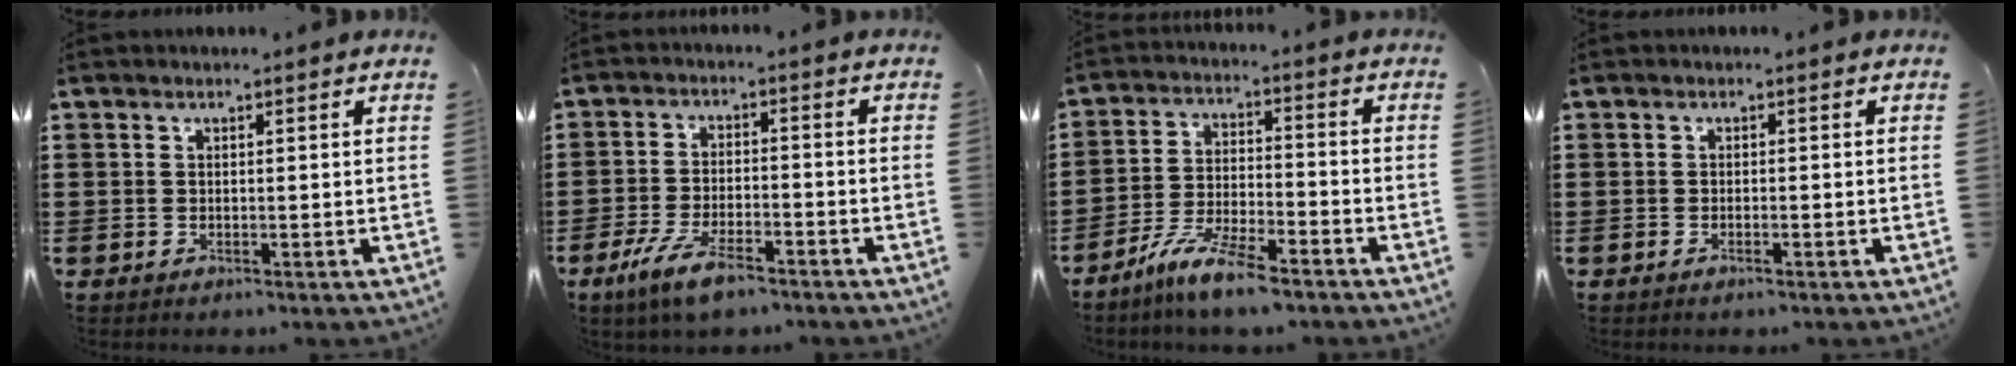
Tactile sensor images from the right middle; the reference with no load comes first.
{"total": 6.5, "force": [-4.3, 1.8, 4.6], "torque": [-0.101, -0.005, -0.080]}
{"total": 7.9, "force": [-6.5, 0.8, 4.5], "torque": [-0.103, -0.008, -0.125]}
{"total": 0.6, "force": [-0.3, 0.0, 0.5], "torque": [-0.010, -0.002, -0.006]}